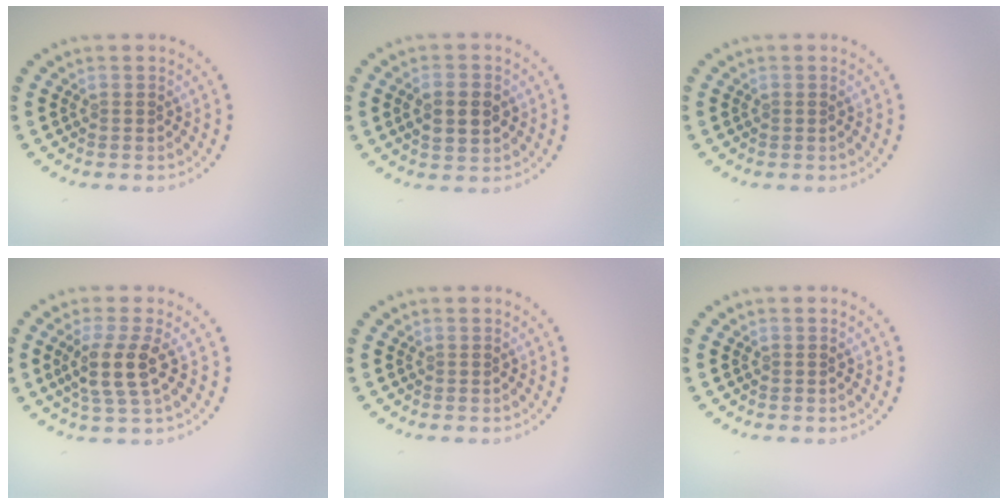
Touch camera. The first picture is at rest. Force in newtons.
{"total": 2.9, "press": 2.9, "slide": 0.2}
{"total": 0.0}
{"total": 3.5, "press": 2.8, "slide": 2.1}
{"total": 0.0}
{"total": 0.0}